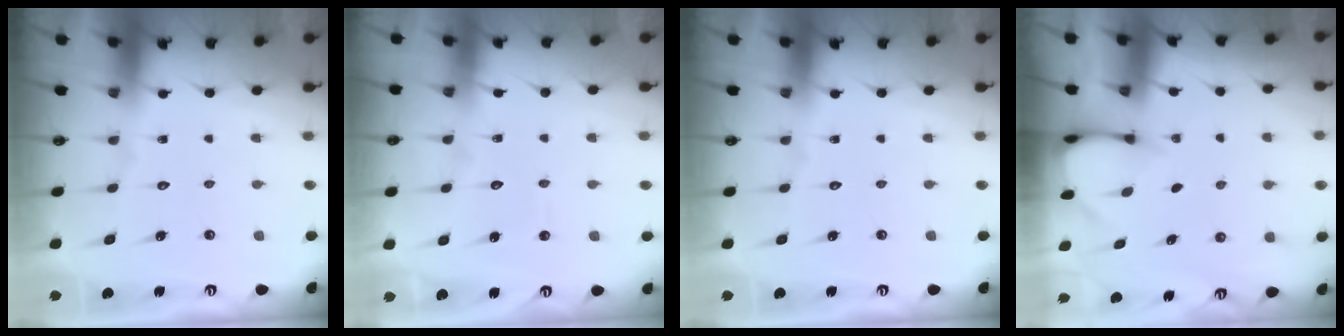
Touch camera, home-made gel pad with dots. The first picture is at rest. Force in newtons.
{"total": 4.6, "press": 4.6, "slide": 0.2}
{"total": 0.0}
{"total": 3.0, "press": 3.0, "slide": 0.2}